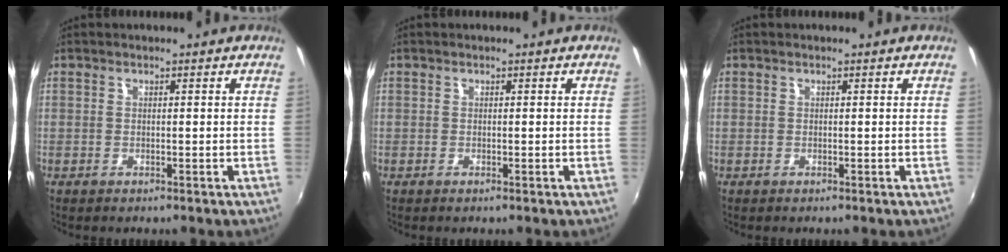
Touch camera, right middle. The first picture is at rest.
{"total": 0.0}
{"total": 0.0}